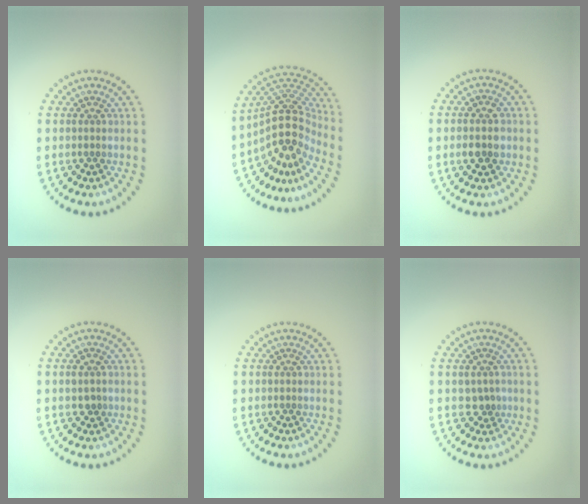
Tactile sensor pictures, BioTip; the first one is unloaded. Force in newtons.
{"total": 5.2, "press": 3.8, "slide": 3.6}
{"total": 2.5, "press": 2.5, "slide": 0.3}
{"total": 1.2, "press": 1.2, "slide": 0.0}
{"total": 0.0}
{"total": 1.3, "press": 1.2, "slide": 0.6}